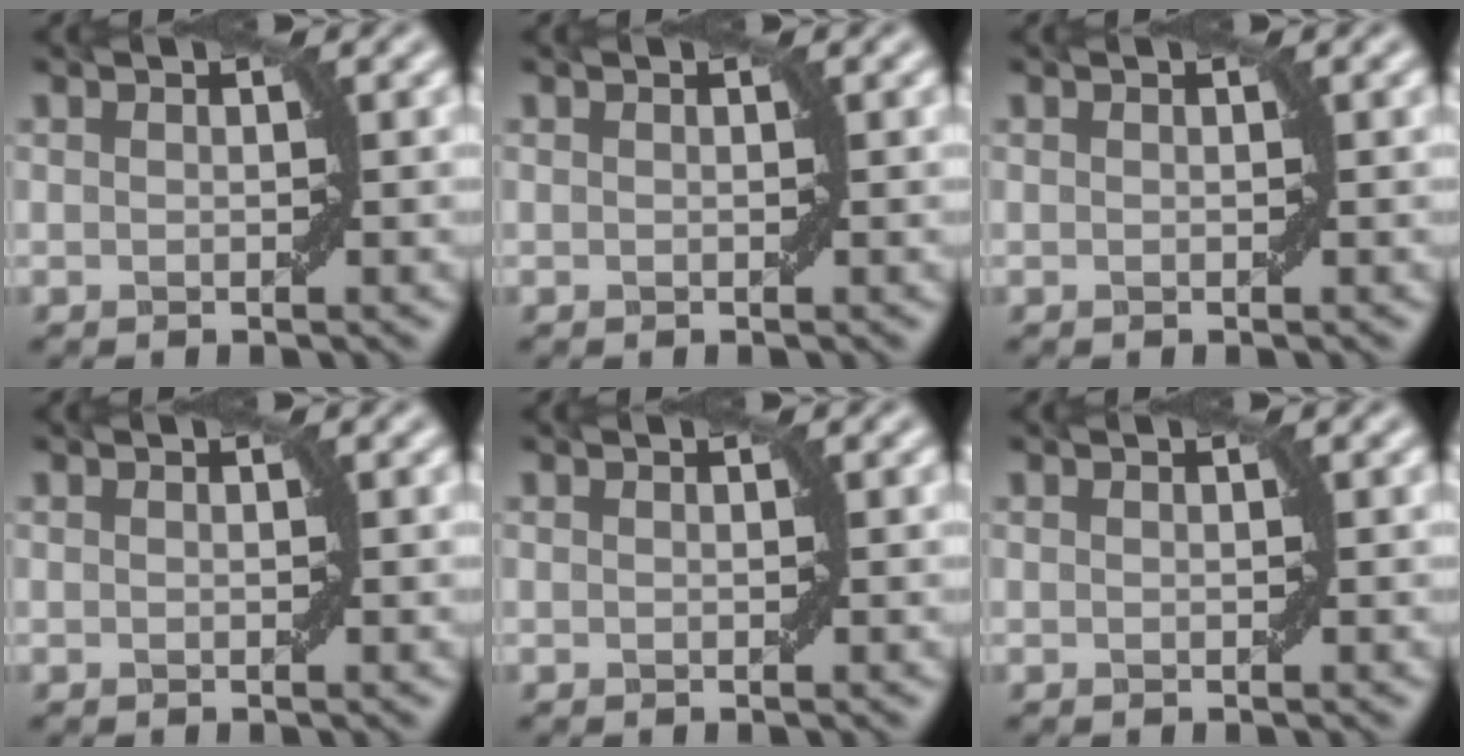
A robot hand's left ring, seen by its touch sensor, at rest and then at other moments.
{"total": 0.0}
{"total": 0.0}
{"total": 0.0}
{"total": 0.0}
{"total": 0.0}